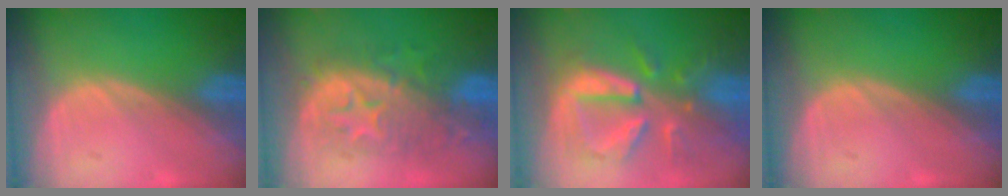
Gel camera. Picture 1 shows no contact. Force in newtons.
{"total": 9.2, "press": 9.2, "slide": 0.4}
{"total": 9.9, "press": 9.0, "slide": 4.1}
{"total": 0.0}